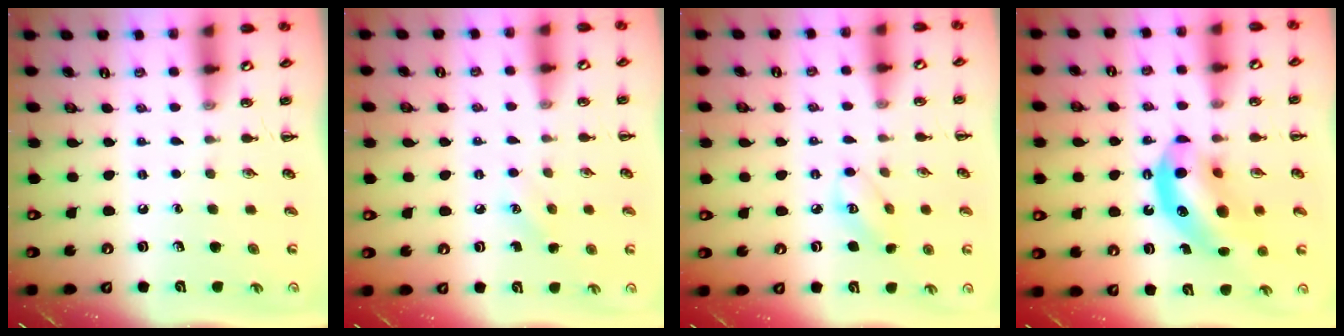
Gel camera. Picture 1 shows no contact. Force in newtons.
{"total": 6.2, "press": 5.9, "slide": 1.8}
{"total": 4.5, "press": 4.4, "slide": 0.9}
{"total": 12.9, "press": 12.5, "slide": 3.3}